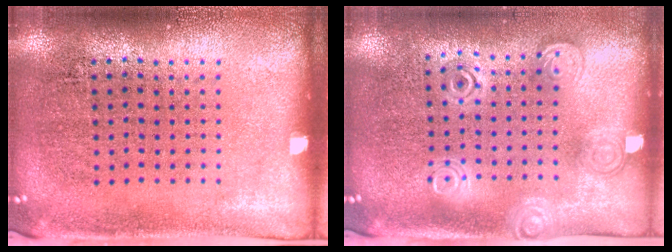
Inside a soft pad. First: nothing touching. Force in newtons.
{"total": 1.5, "press": 1.4, "slide": 0.7}